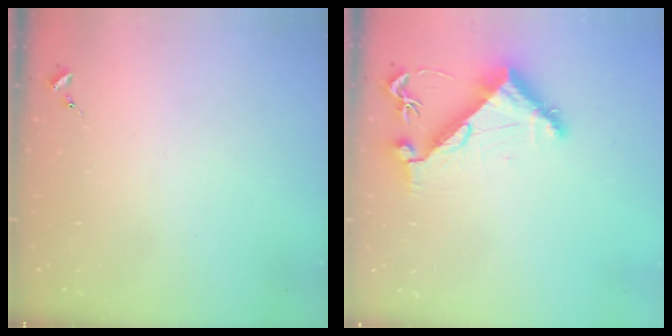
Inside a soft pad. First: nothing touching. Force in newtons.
{"total": 7.1, "press": 7.1, "slide": 1.1}